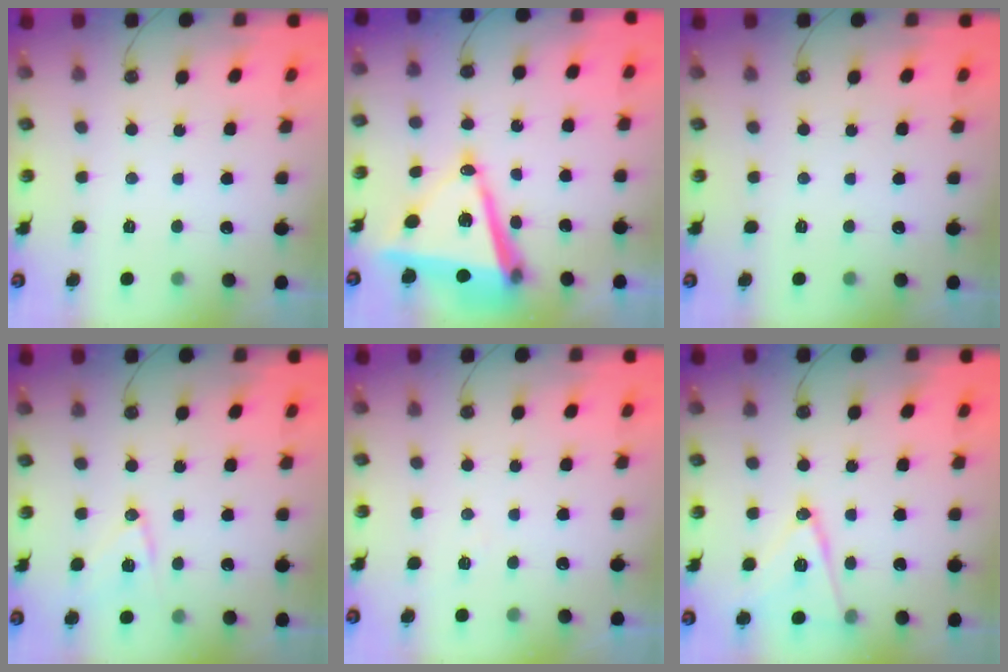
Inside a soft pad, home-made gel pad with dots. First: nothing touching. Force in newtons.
{"total": 14.4, "press": 13.8, "slide": 3.9}
{"total": 0.0}
{"total": 11.7, "press": 11.6, "slide": 0.6}
{"total": 4.5, "press": 2.9, "slide": 3.4}
{"total": 14.1, "press": 13.7, "slide": 3.3}